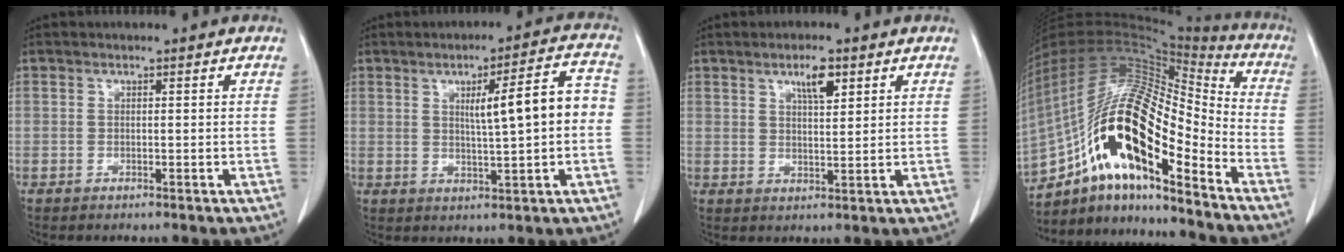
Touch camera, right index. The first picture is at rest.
{"total": 8.9, "force": [0.6, 1.1, 8.8], "torque": [-0.126, 0.022, 0.011]}
{"total": 4.3, "force": [2.4, 1.1, 3.4], "torque": [-0.059, -0.001, 0.041]}
{"total": 24.3, "force": [-13.0, 6.6, 19.5], "torque": [-0.387, 0.008, -0.227]}